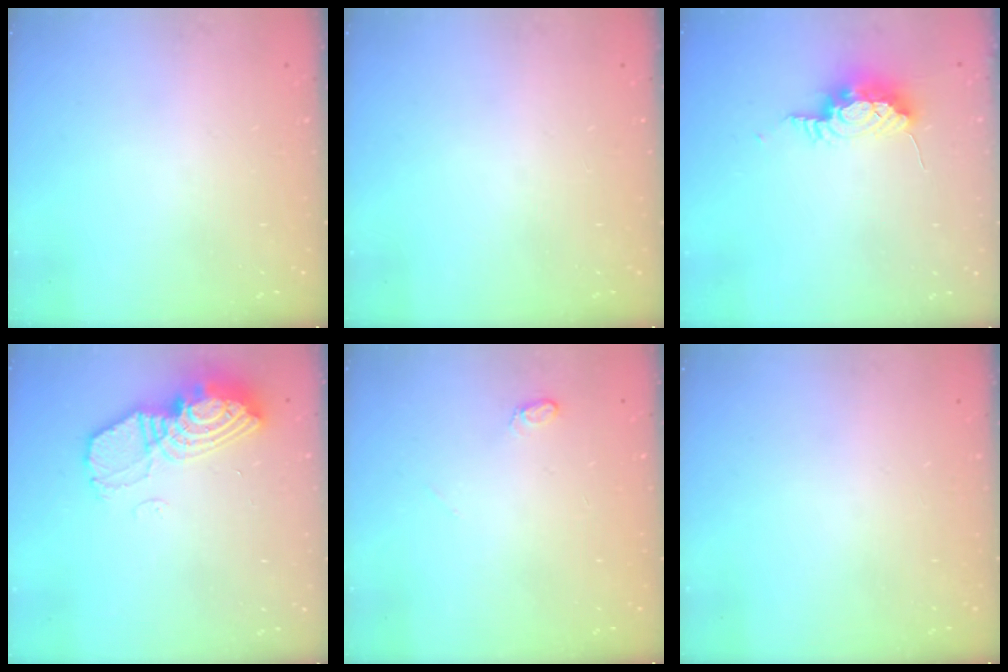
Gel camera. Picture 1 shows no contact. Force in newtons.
{"total": 0.0}
{"total": 9.6, "press": 9.0, "slide": 3.6}
{"total": 12.9, "press": 12.9, "slide": 1.2}
{"total": 3.8, "press": 3.8, "slide": 0.4}
{"total": 0.0}